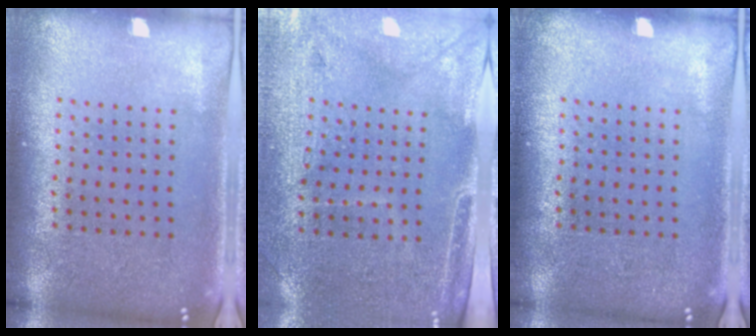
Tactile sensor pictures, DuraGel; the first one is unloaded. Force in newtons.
{"total": 3.1, "press": 2.8, "slide": 1.4}
{"total": 0.0}